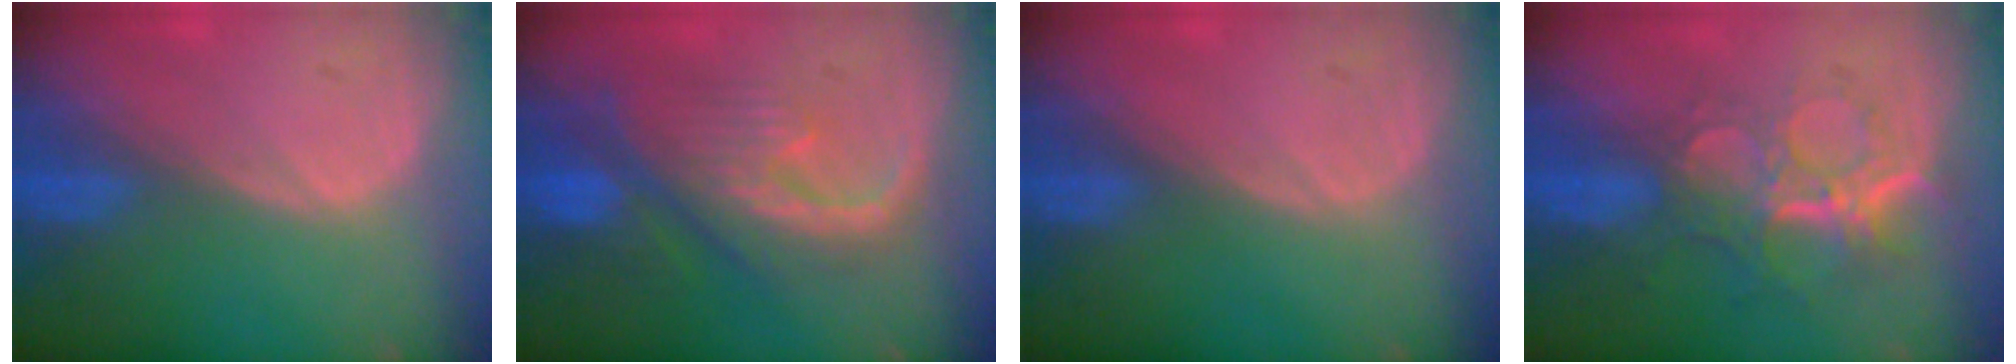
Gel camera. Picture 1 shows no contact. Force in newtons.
{"total": 10.1, "press": 9.0, "slide": 4.4}
{"total": 0.0}
{"total": 9.2, "press": 7.7, "slide": 5.0}